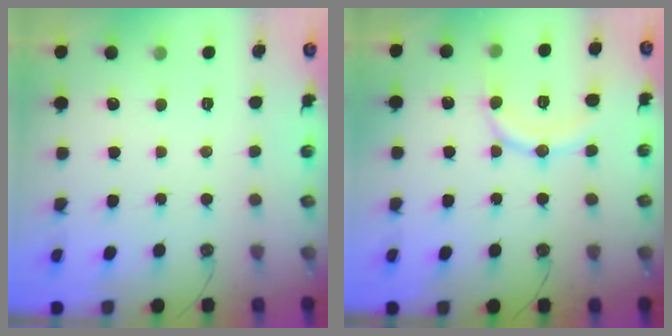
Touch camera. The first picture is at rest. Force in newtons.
{"total": 11.7, "press": 11.6, "slide": 1.2}